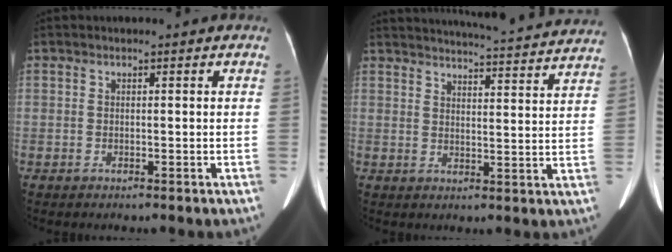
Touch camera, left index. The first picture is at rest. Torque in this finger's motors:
{"motor_torque": [-0.03, -0.38, -0.06, 0.00]}